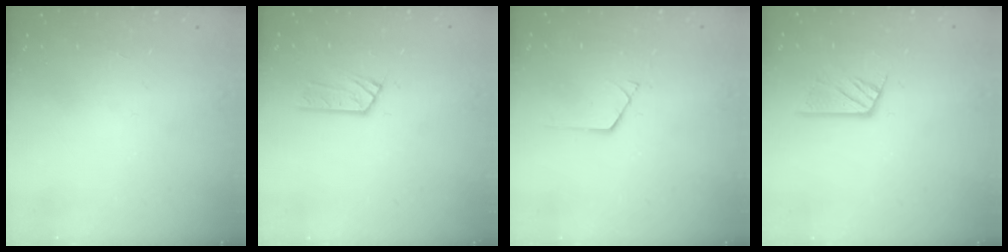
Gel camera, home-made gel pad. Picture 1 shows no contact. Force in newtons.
{"total": 6.4, "press": 6.4, "slide": 0.3}
{"total": 1.0, "press": 1.0, "slide": 0.1}
{"total": 6.3, "press": 6.3, "slide": 0.1}